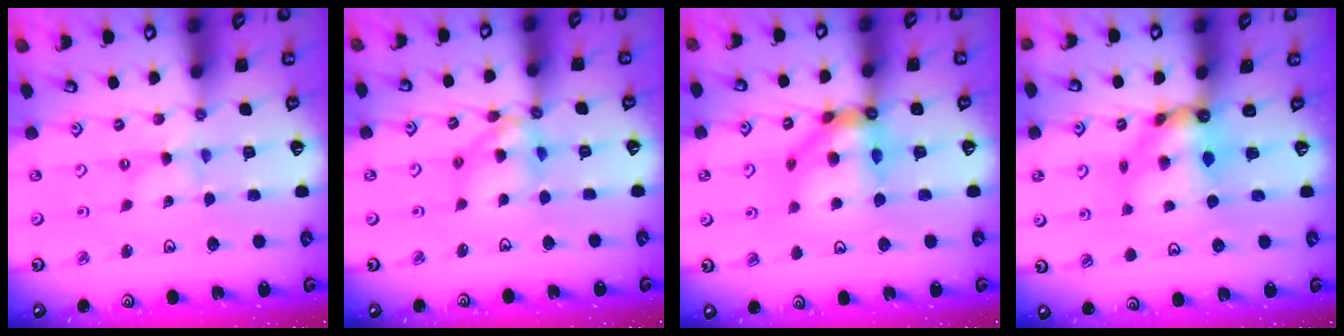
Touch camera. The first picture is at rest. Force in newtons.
{"total": 11.3, "press": 11.2, "slide": 1.2}
{"total": 11.7, "press": 11.4, "slide": 2.5}
{"total": 7.1, "press": 7.1, "slide": 0.6}